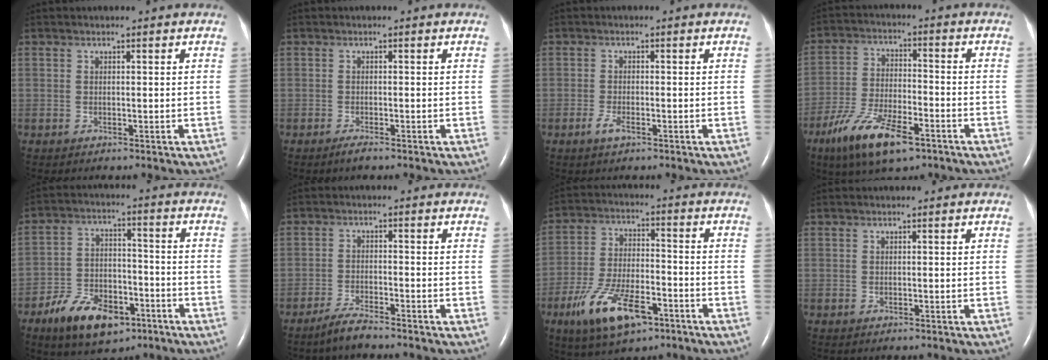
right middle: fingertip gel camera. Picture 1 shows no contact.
{"total": 1.3, "force": [-1.1, 0.0, 0.8], "torque": [-0.026, -0.005, -0.020]}
{"total": 2.0, "force": [-1.2, 0.6, 1.5], "torque": [-0.037, -0.001, -0.023]}
{"total": 12.3, "force": [-7.5, 3.8, 9.0], "torque": [-0.179, -0.015, -0.131]}
{"total": 12.0, "force": [-7.2, 6.2, 7.5], "torque": [-0.135, 0.004, -0.117]}
{"total": 3.3, "force": [-3.0, 0.0, 1.4], "torque": [-0.039, -0.010, -0.060]}
{"total": 12.9, "force": [-7.1, 4.9, 9.6], "torque": [-0.192, -0.003, -0.120]}
{"total": 0.0}